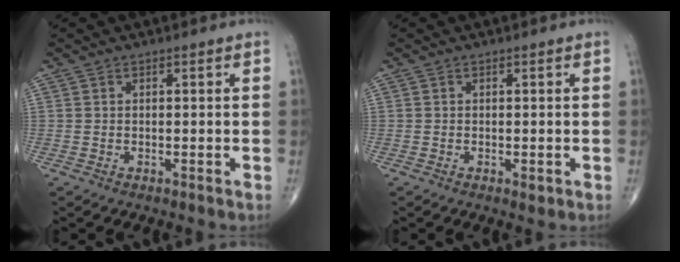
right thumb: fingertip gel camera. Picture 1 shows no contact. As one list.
[{"total": 1.0, "force": [-0.4, 0.5, 0.8], "torque": [-0.011, -0.003, -0.006]}]